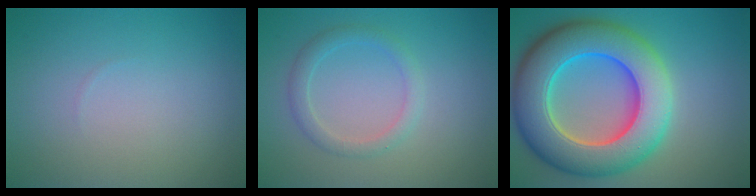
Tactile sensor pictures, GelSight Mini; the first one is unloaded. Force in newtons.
{"total": 2.0, "press": 2.0, "slide": 0.1}
{"total": 12.2, "press": 12.2, "slide": 0.4}